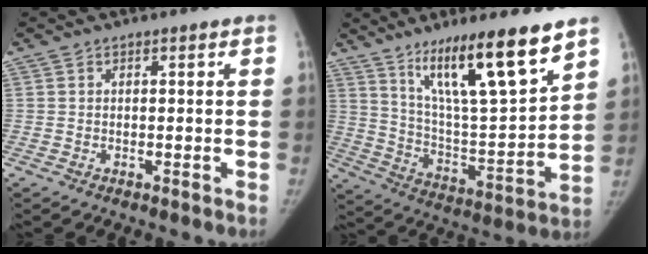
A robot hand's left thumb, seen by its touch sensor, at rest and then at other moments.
{"total": 20.4, "force": [13.2, 3.4, 15.1], "torque": [-0.229, -0.072, 0.232]}